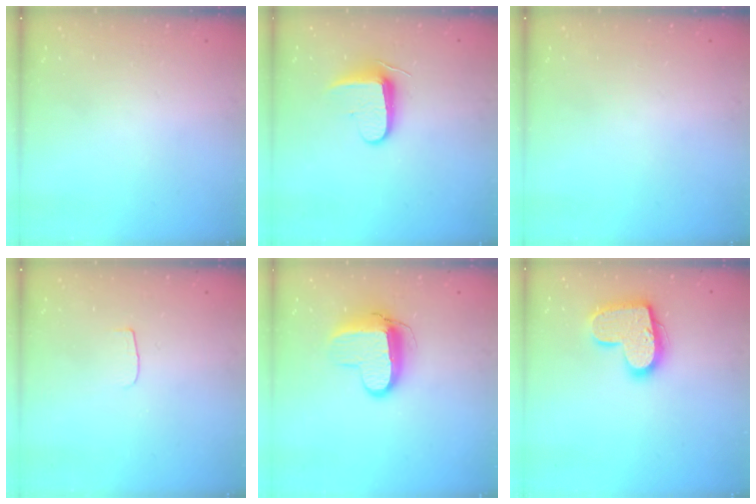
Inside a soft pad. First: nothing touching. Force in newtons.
{"total": 8.9, "press": 8.9, "slide": 0.9}
{"total": 0.0}
{"total": 3.0, "press": 3.0, "slide": 0.3}
{"total": 11.1, "press": 11.0, "slide": 0.9}
{"total": 16.4, "press": 16.4, "slide": 1.0}